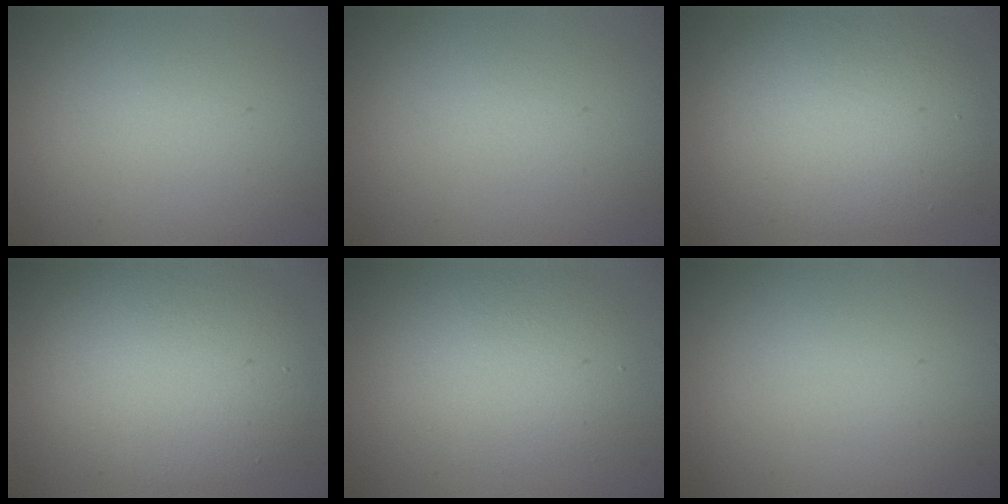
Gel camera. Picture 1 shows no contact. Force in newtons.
{"total": 0.0}
{"total": 7.6, "press": 7.6, "slide": 0.4}
{"total": 7.8, "press": 7.8, "slide": 0.5}
{"total": 4.0, "press": 4.0, "slide": 0.1}
{"total": 0.0}